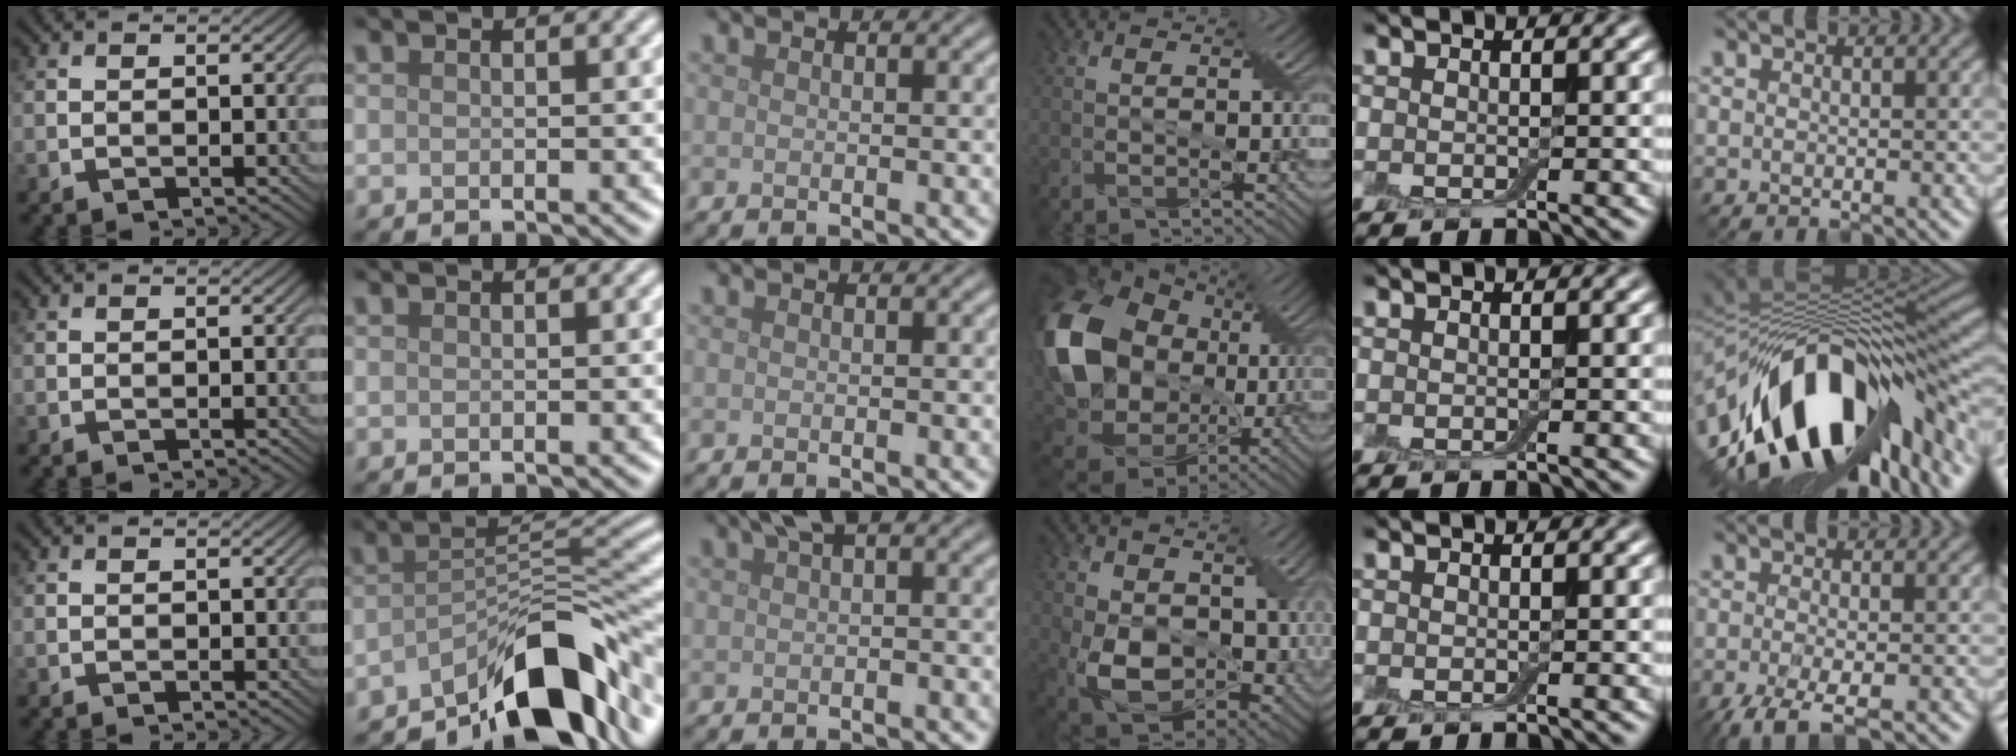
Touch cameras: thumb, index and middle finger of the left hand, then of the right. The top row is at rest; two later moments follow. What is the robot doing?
{"motion": "cut", "object": "aluminum foil"}